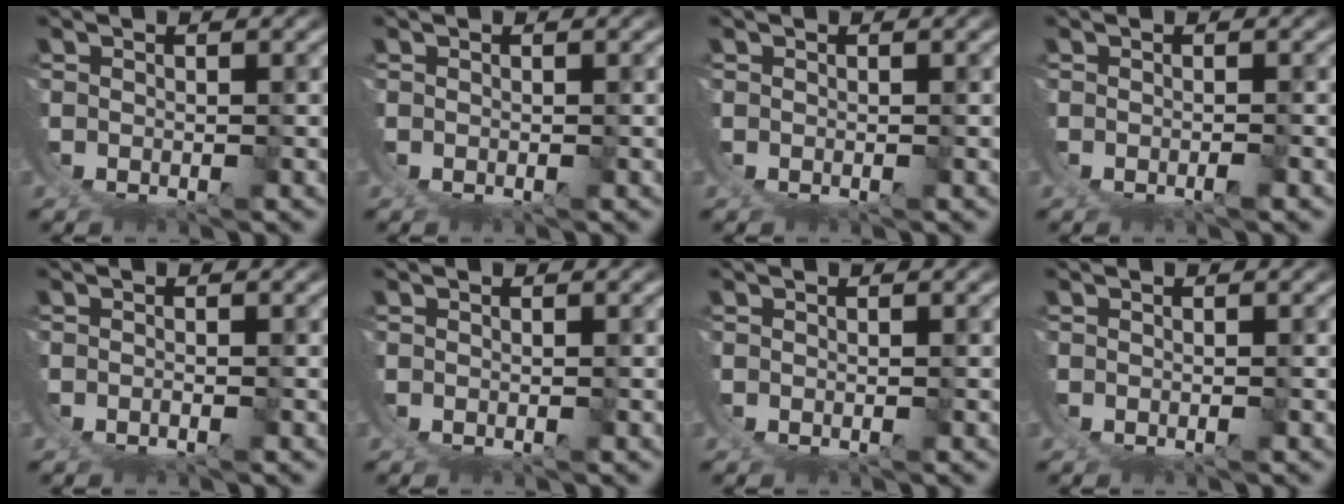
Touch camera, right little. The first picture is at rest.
{"total": 0.0}
{"total": 0.0}
{"total": 0.6, "force": [0.0, -0.2, 0.5], "torque": [-0.011, 0.000, 0.000]}
{"total": 0.7, "force": [-0.3, 0.2, 0.6], "torque": [-0.010, -0.002, -0.003]}
{"total": 0.0}
{"total": 0.0}
{"total": 0.0}